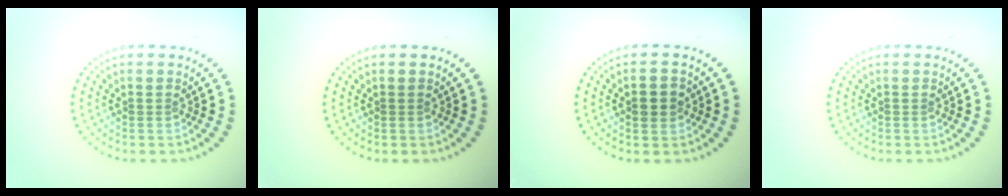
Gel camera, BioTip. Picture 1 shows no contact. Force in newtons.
{"total": 0.0}
{"total": 2.4, "press": 2.4, "slide": 0.1}
{"total": 0.0}